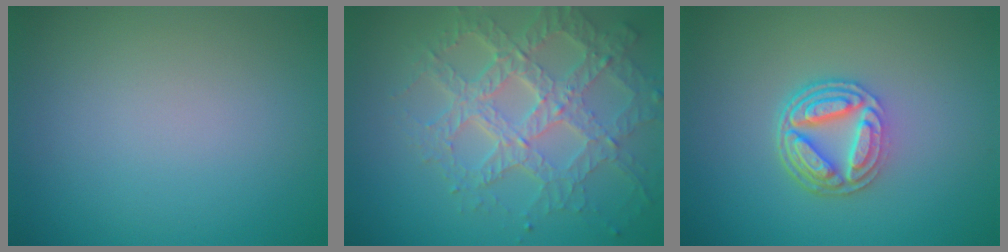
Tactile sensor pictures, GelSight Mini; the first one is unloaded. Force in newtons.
{"total": 6.7, "press": 4.8, "slide": 4.7}
{"total": 5.0, "press": 3.7, "slide": 3.4}